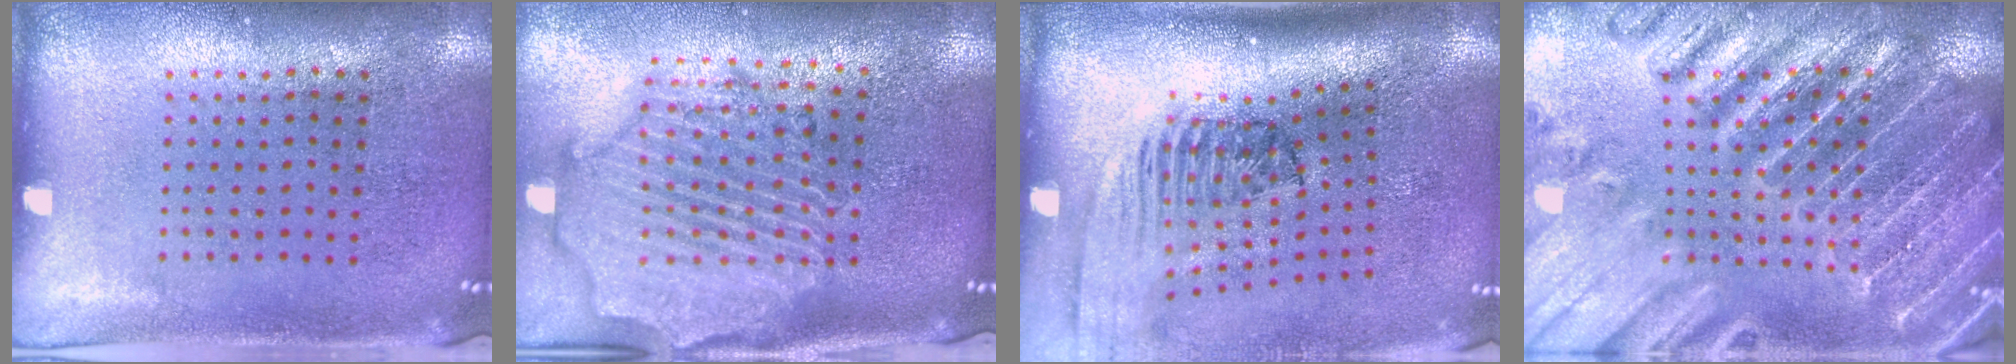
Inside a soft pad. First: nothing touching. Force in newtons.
{"total": 3.0, "press": 2.6, "slide": 1.5}
{"total": 2.4, "press": 1.7, "slide": 1.7}
{"total": 4.0, "press": 3.8, "slide": 1.2}